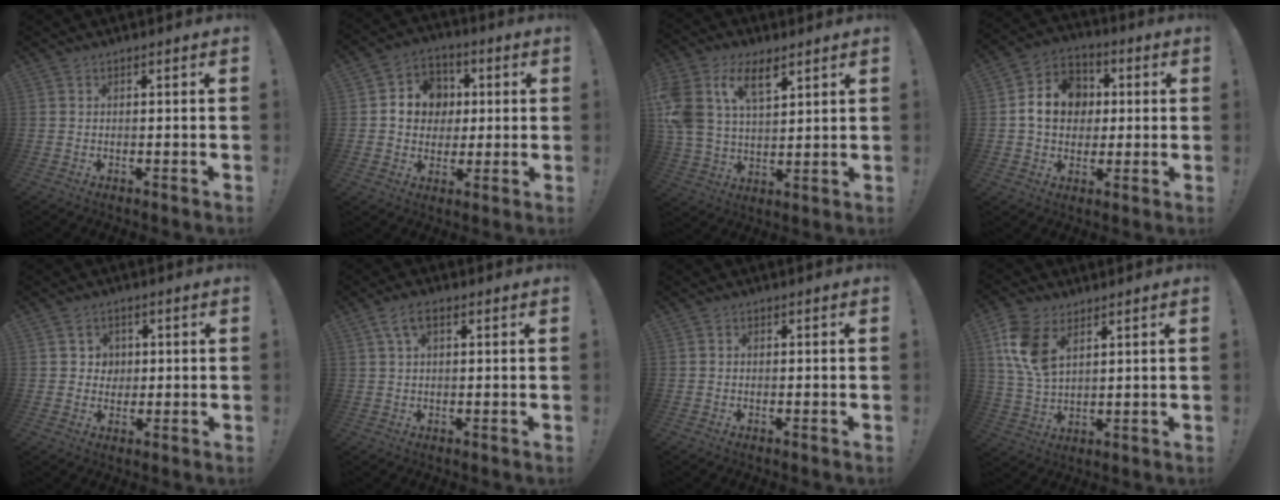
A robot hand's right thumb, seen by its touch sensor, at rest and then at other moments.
{"total": 10.8, "force": [1.6, 9.6, 4.5], "torque": [-0.053, 0.003, 0.037]}
{"total": 14.6, "force": [7.8, 8.5, 8.9], "torque": [-0.187, -0.025, 0.146]}
{"total": 13.4, "force": [1.9, 11.0, 7.3], "torque": [-0.107, 0.005, 0.043]}
{"total": 4.8, "force": [1.6, 4.5, 0.6], "torque": [-0.012, -0.005, 0.029]}
{"total": 5.1, "force": [2.1, 2.4, 3.9], "torque": [-0.068, 0.002, 0.038]}
{"total": 0.0}
{"total": 11.9, "force": [5.4, 7.1, 7.9], "torque": [-0.154, -0.010, 0.105]}